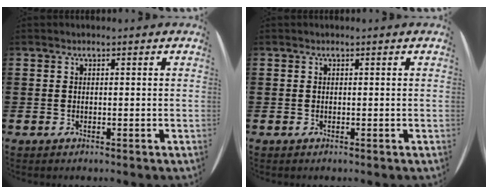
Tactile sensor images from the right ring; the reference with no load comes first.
{"total": 0.0}